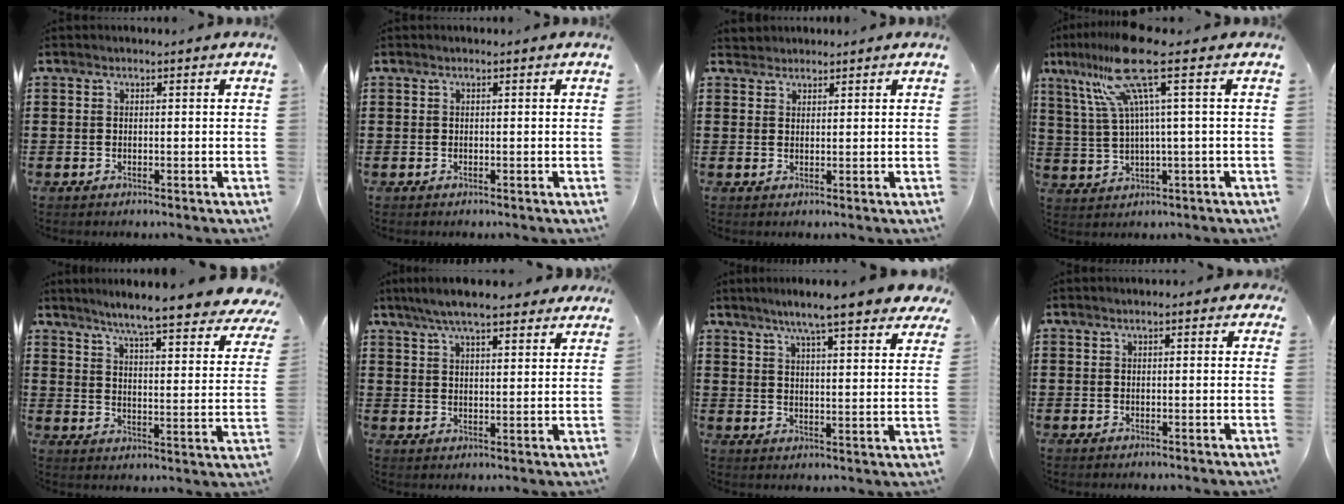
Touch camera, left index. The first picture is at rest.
{"total": 0.0}
{"total": 1.5, "force": [1.4, 0.5, -0.2], "torque": [-0.002, 0.003, 0.029]}
{"total": 12.1, "force": [5.3, 0.4, 10.9], "torque": [-0.256, -0.013, 0.077]}
{"total": 6.5, "force": [5.8, -0.5, 2.8], "torque": [-0.073, -0.047, 0.091]}
{"total": 6.8, "force": [5.9, 1.2, 3.3], "torque": [-0.081, -0.008, 0.107]}
{"total": 7.4, "force": [6.3, 0.3, 4.0], "torque": [-0.091, -0.020, 0.106]}
{"total": 0.7, "force": [0.2, 0.5, 0.5], "torque": [-0.010, 0.008, 0.001]}